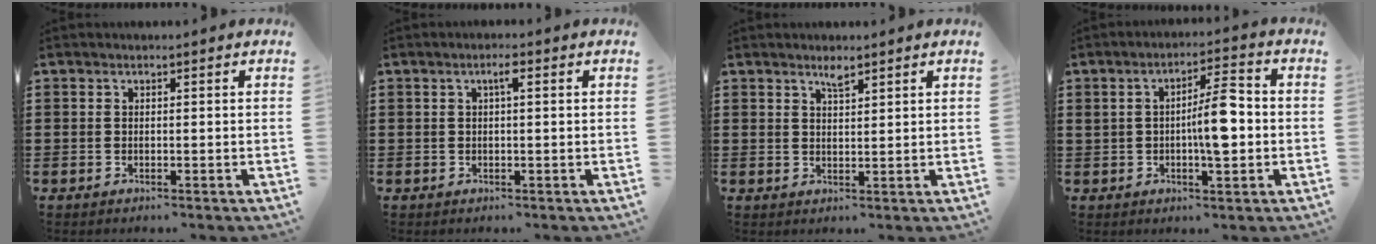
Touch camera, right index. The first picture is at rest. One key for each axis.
{"total": 1.9, "fx": 0.4, "fy": 0.3, "fz": 1.8, "tx": -0.029, "ty": 0.002, "tz": 0.003}
{"total": 2.0, "fx": 1.6, "fy": 0.4, "fz": 1.1, "tx": -0.023, "ty": 0.002, "tz": 0.029}
{"total": 7.5, "fx": -0.4, "fy": 2.1, "fz": 7.2, "tx": -0.119, "ty": 0.008, "tz": -0.012}